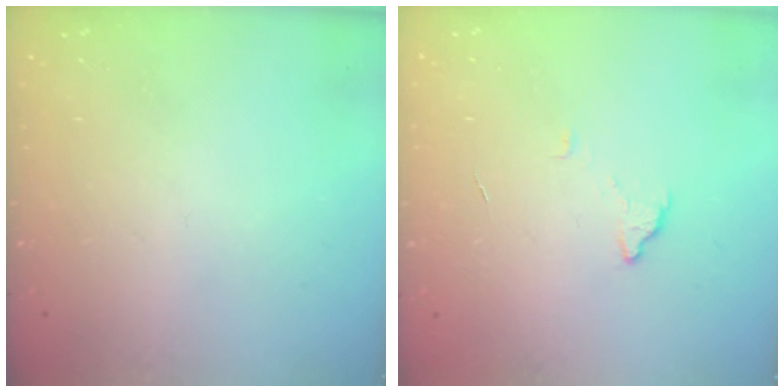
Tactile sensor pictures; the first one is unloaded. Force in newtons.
{"total": 3.3, "press": 3.3, "slide": 0.2}